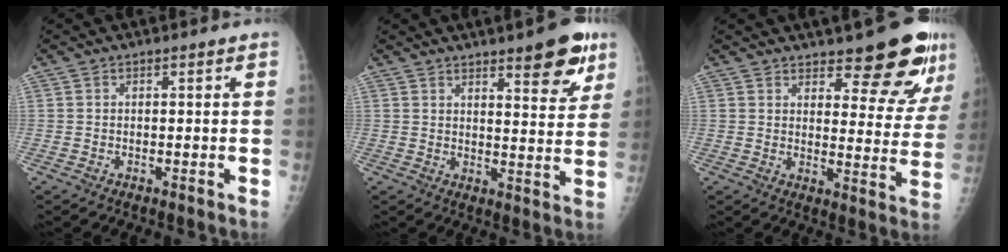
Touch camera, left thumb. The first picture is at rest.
{"total": 10.4, "force": [6.3, 2.8, 7.8], "torque": [-0.078, -0.033, 0.083]}
{"total": 13.3, "force": [9.7, 4.1, 8.2], "torque": [-0.065, -0.067, 0.123]}